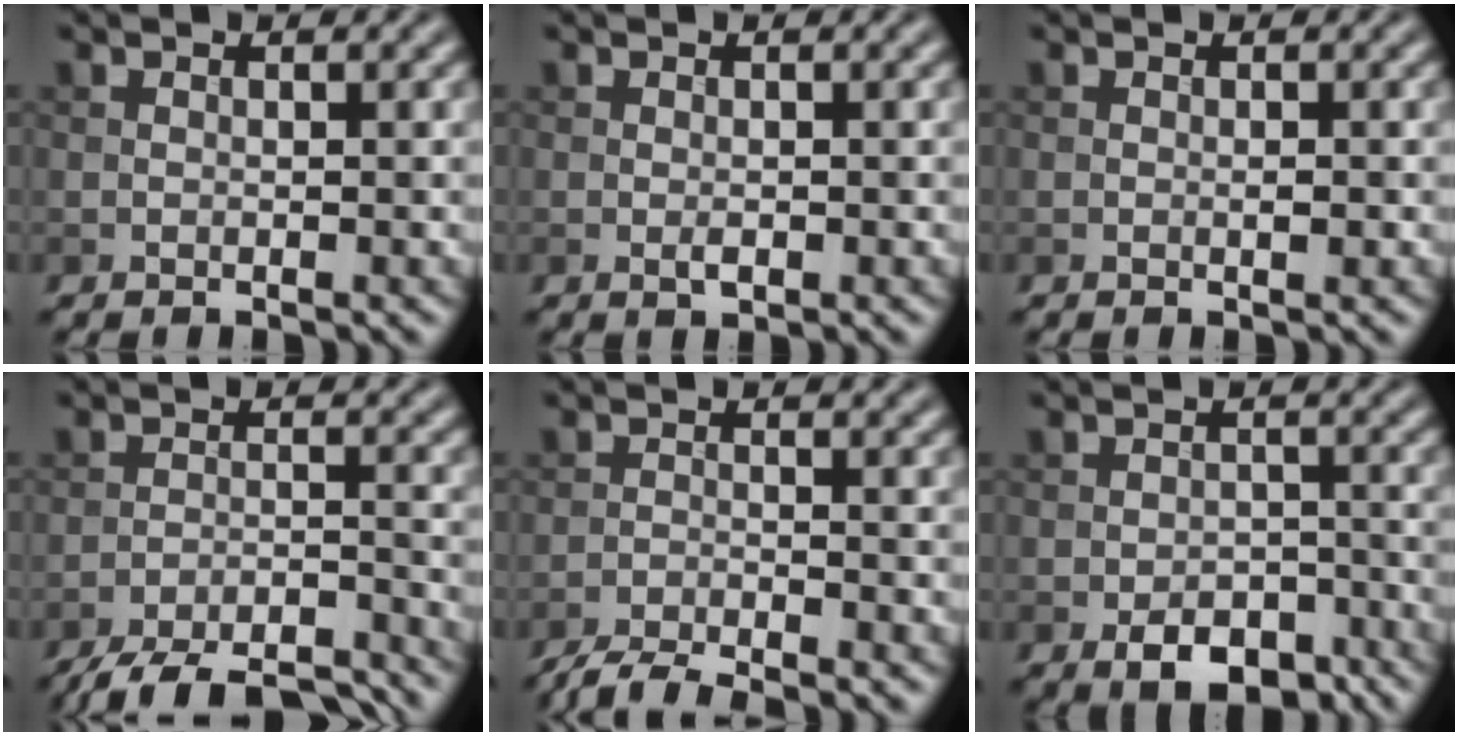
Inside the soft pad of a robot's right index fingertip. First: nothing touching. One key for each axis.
{"total": 0.9, "fx": -0.3, "fy": 0.5, "fz": 0.8, "tx": -0.013, "ty": -0.001, "tz": -0.004}
{"total": 0.5, "fx": -0.1, "fy": 0.1, "fz": 0.5, "tx": -0.009, "ty": -0.001, "tz": -0.001}
{"total": 10.2, "fx": -9.4, "fy": 2.1, "fz": 3.6, "tx": -0.058, "ty": -0.019, "tz": -0.141}
{"total": 4.3, "fx": -3.7, "fy": 0.5, "fz": 2.0, "tx": -0.039, "ty": -0.004, "tz": -0.076}
{"total": 4.9, "fx": -3.0, "fy": 2.7, "fz": 2.8, "tx": -0.039, "ty": -0.006, "tz": -0.047}